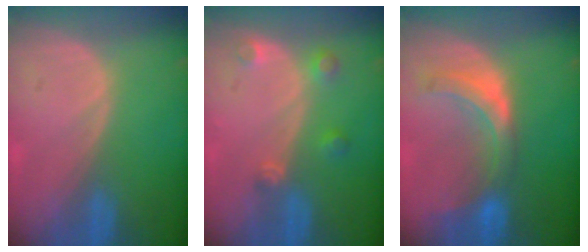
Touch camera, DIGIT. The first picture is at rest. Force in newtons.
{"total": 3.2, "press": 2.9, "slide": 1.3}
{"total": 7.2, "press": 6.7, "slide": 2.8}